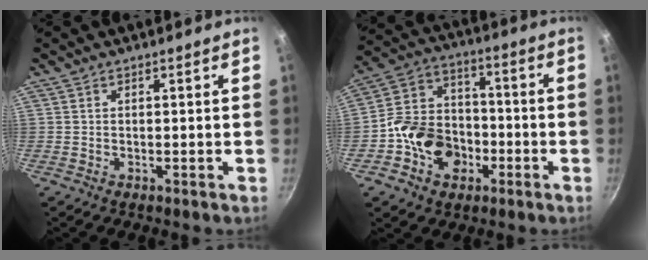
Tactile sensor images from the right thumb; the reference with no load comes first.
{"total": 14.0, "force": [-4.6, 11.0, 7.4], "torque": [-0.107, 0.045, -0.091]}